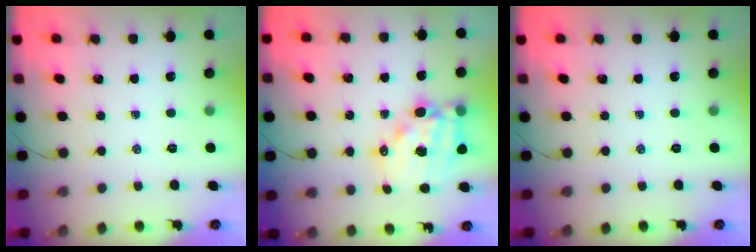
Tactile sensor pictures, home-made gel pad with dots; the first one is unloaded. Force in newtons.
{"total": 15.7, "press": 15.2, "slide": 3.8}
{"total": 0.0}